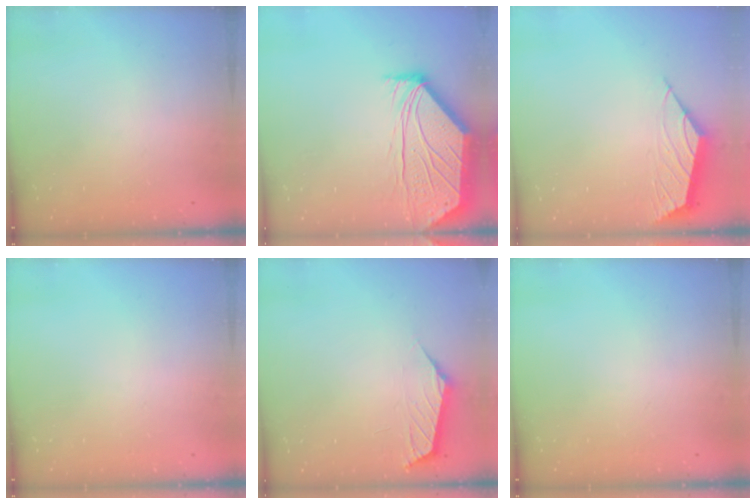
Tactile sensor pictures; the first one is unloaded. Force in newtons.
{"total": 5.2, "press": 5.2, "slide": 0.4}
{"total": 2.2, "press": 2.1, "slide": 0.5}
{"total": 0.0}
{"total": 0.8, "press": 0.6, "slide": 0.4}
{"total": 0.0}